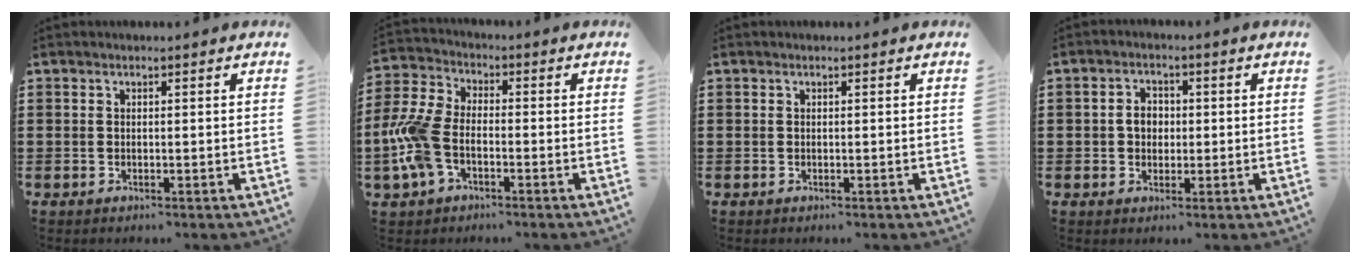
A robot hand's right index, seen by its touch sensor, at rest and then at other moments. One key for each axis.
{"total": 7.8, "fx": -2.5, "fy": 4.5, "fz": 5.8, "tx": -0.164, "ty": -0.005, "tz": -0.056}
{"total": 0.0}
{"total": 2.7, "fx": 0.0, "fy": 2.1, "fz": 1.7, "tx": -0.038, "ty": 0.009, "tz": -0.002}